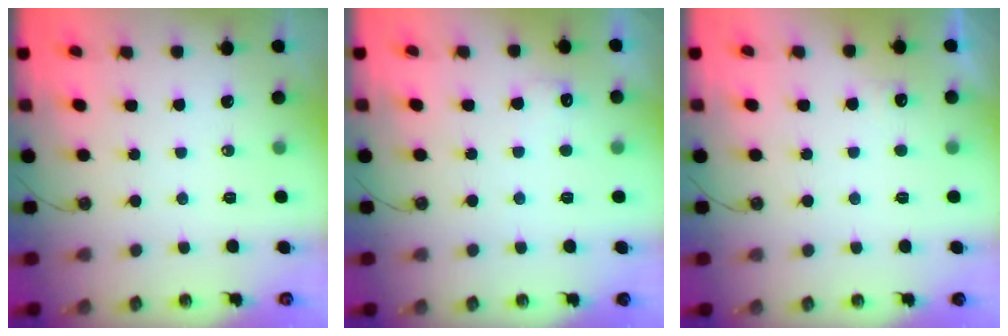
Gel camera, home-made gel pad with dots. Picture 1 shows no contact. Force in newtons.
{"total": 5.9, "press": 5.9, "slide": 0.4}
{"total": 2.6, "press": 2.4, "slide": 1.0}